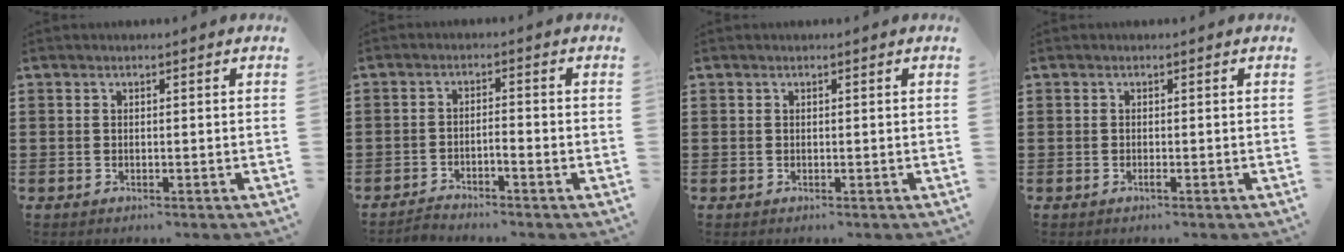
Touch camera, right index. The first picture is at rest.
{"total": 1.9, "force": [-1.9, -0.1, 0.5], "torque": [-0.012, 0.004, -0.038]}
{"total": 0.0}
{"total": 0.7, "force": [-0.4, 0.0, 0.5], "torque": [-0.010, -0.002, -0.008]}